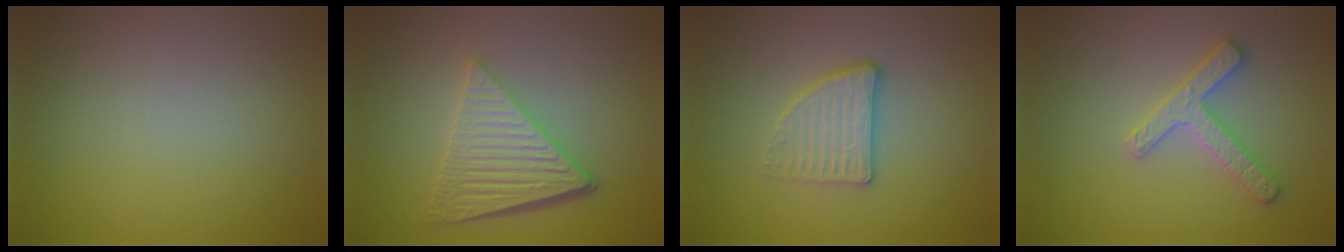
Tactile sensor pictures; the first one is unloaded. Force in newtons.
{"total": 5.8, "press": 4.4, "slide": 3.8}
{"total": 2.8, "press": 2.5, "slide": 1.4}
{"total": 2.7, "press": 2.7, "slide": 0.3}